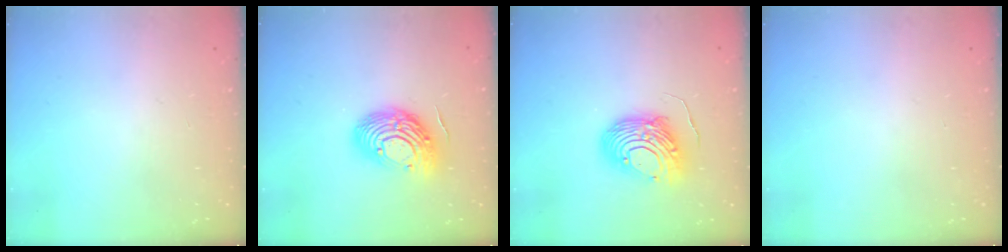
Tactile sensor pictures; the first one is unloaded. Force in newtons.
{"total": 14.9, "press": 14.9, "slide": 1.3}
{"total": 12.2, "press": 12.1, "slide": 0.9}
{"total": 0.0}